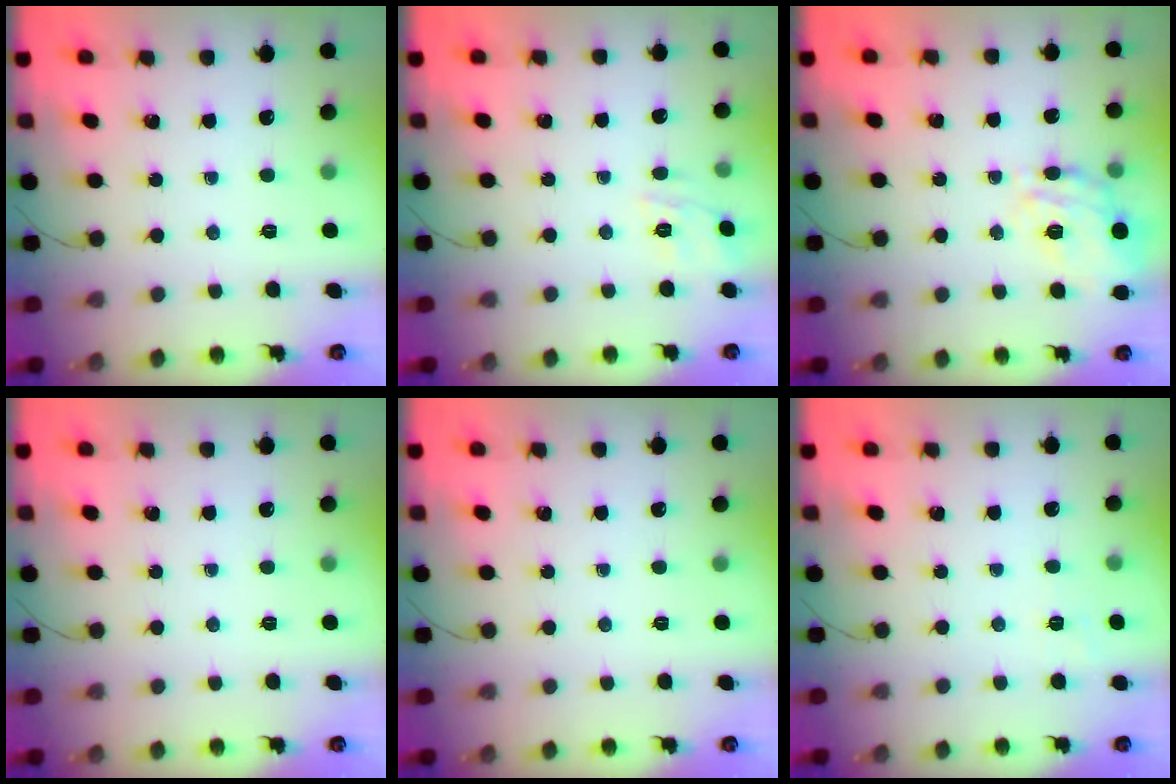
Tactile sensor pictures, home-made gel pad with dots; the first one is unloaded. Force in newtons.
{"total": 3.7, "press": 3.5, "slide": 1.4}
{"total": 17.3, "press": 17.2, "slide": 1.9}
{"total": 0.0}
{"total": 0.0}
{"total": 3.9, "press": 3.6, "slide": 1.5}